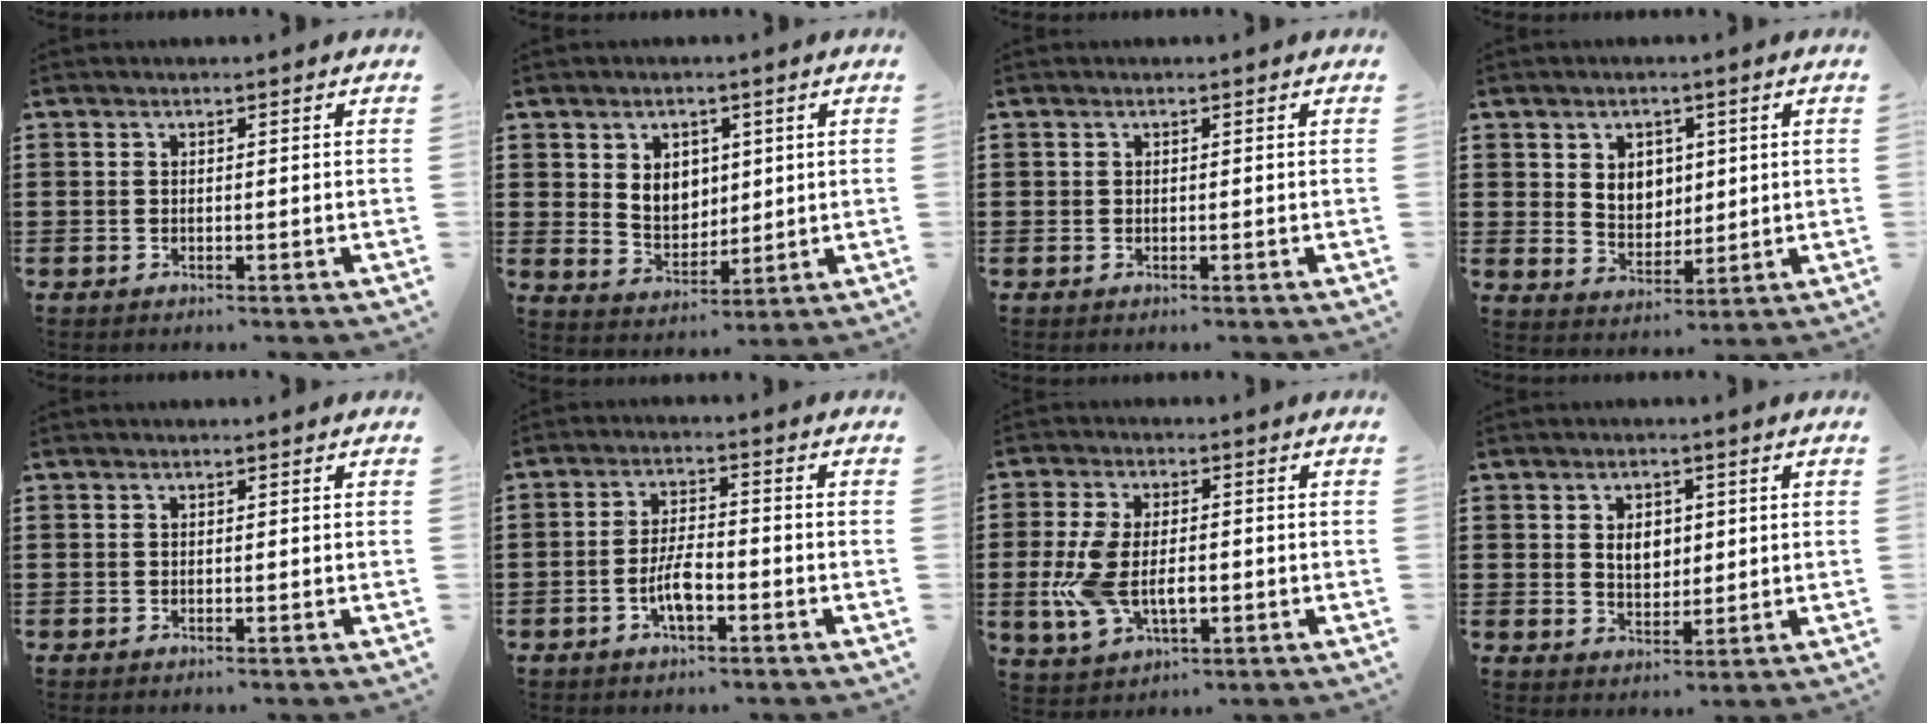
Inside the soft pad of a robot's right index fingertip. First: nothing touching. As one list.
[{"total": 5.1, "force": [1.7, 4.1, 2.5], "torque": [-0.049, 0.004, 0.028]}, {"total": 0.0}, {"total": 4.4, "force": [1.6, 3.8, 1.8], "torque": [-0.043, 0.007, 0.027]}, {"total": 0.0}, {"total": 5.3, "force": [-2.1, 1.9, 4.5], "torque": [-0.104, 0.000, -0.045]}, {"total": 8.2, "force": [-1.2, 4.5, 6.7], "torque": [-0.159, -0.001, -0.025]}, {"total": 3.9, "force": [0.8, 2.7, 2.7], "torque": [-0.046, 0.002, 0.010]}]